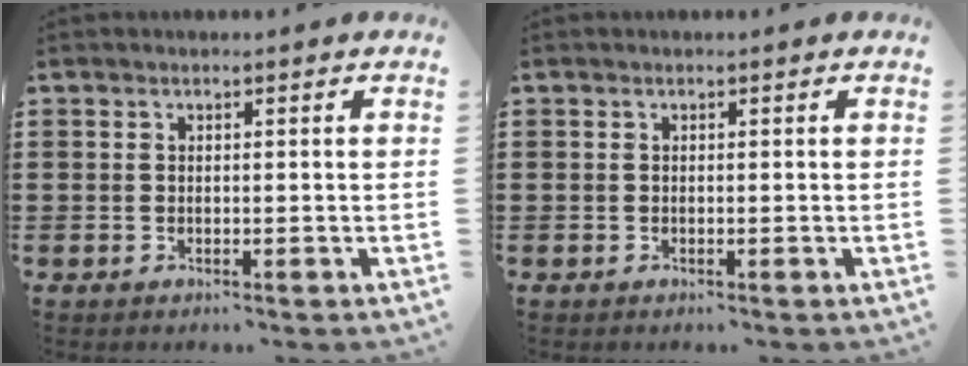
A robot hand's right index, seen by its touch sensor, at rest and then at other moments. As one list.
[{"total": 0.0}]